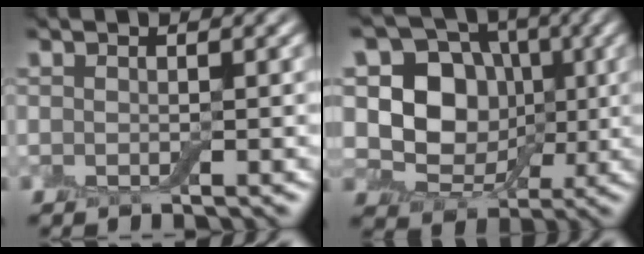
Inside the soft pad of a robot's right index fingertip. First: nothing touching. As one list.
[{"total": 7.7, "force": [0.7, 6.4, 4.3], "torque": [-0.064, -0.005, -0.001]}]